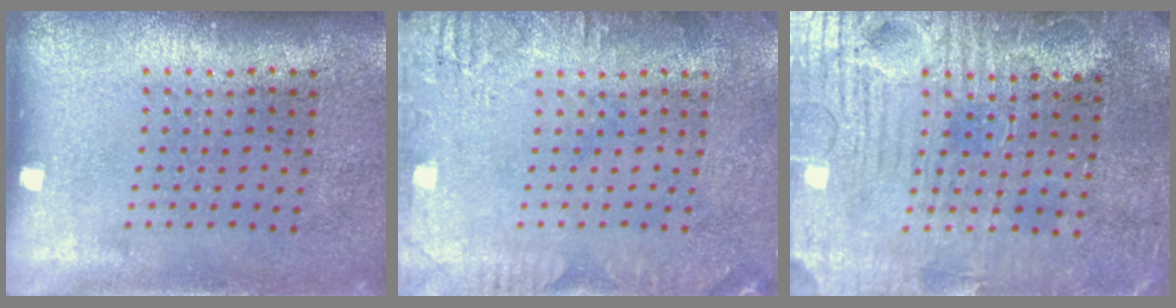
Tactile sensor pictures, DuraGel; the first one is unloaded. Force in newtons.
{"total": 2.3, "press": 2.3, "slide": 0.2}
{"total": 4.0, "press": 3.6, "slide": 1.6}